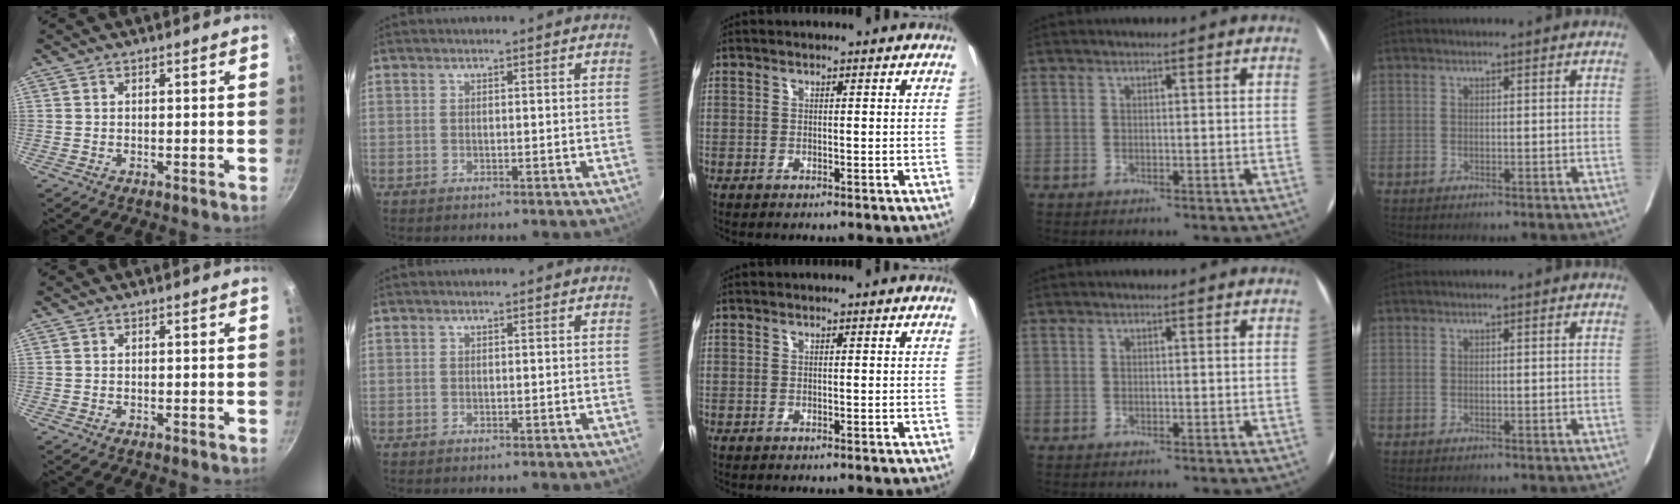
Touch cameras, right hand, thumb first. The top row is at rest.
{}